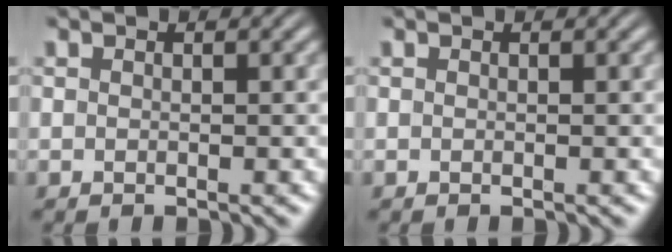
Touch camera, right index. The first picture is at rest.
{"total": 0.0}